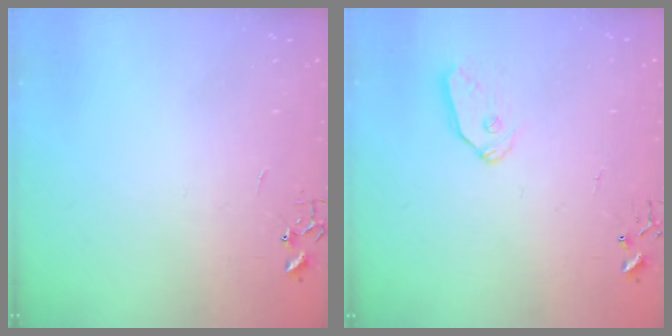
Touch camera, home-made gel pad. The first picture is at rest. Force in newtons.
{"total": 7.2, "press": 7.2, "slide": 0.4}